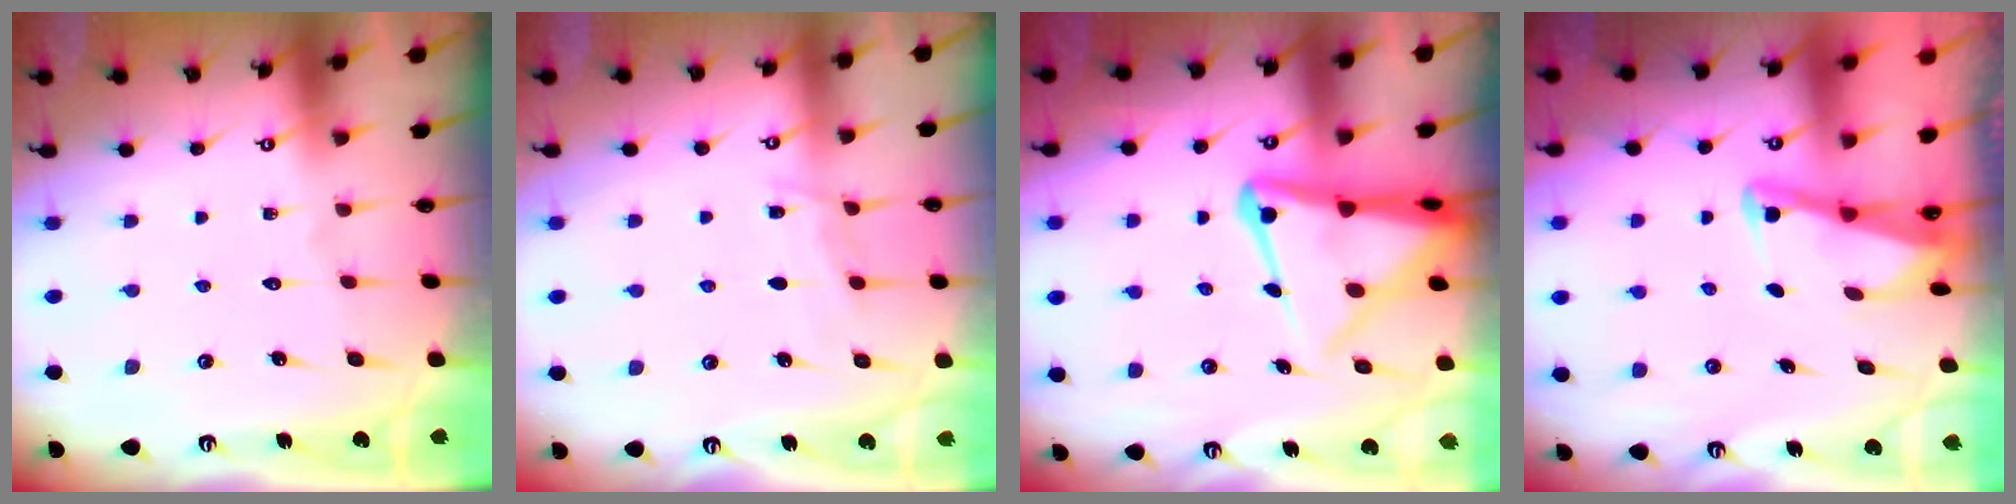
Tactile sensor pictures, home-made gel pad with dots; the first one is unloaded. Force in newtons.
{"total": 5.7, "press": 5.7, "slide": 0.7}
{"total": 10.3, "press": 10.2, "slide": 0.9}
{"total": 3.0, "press": 2.9, "slide": 0.4}